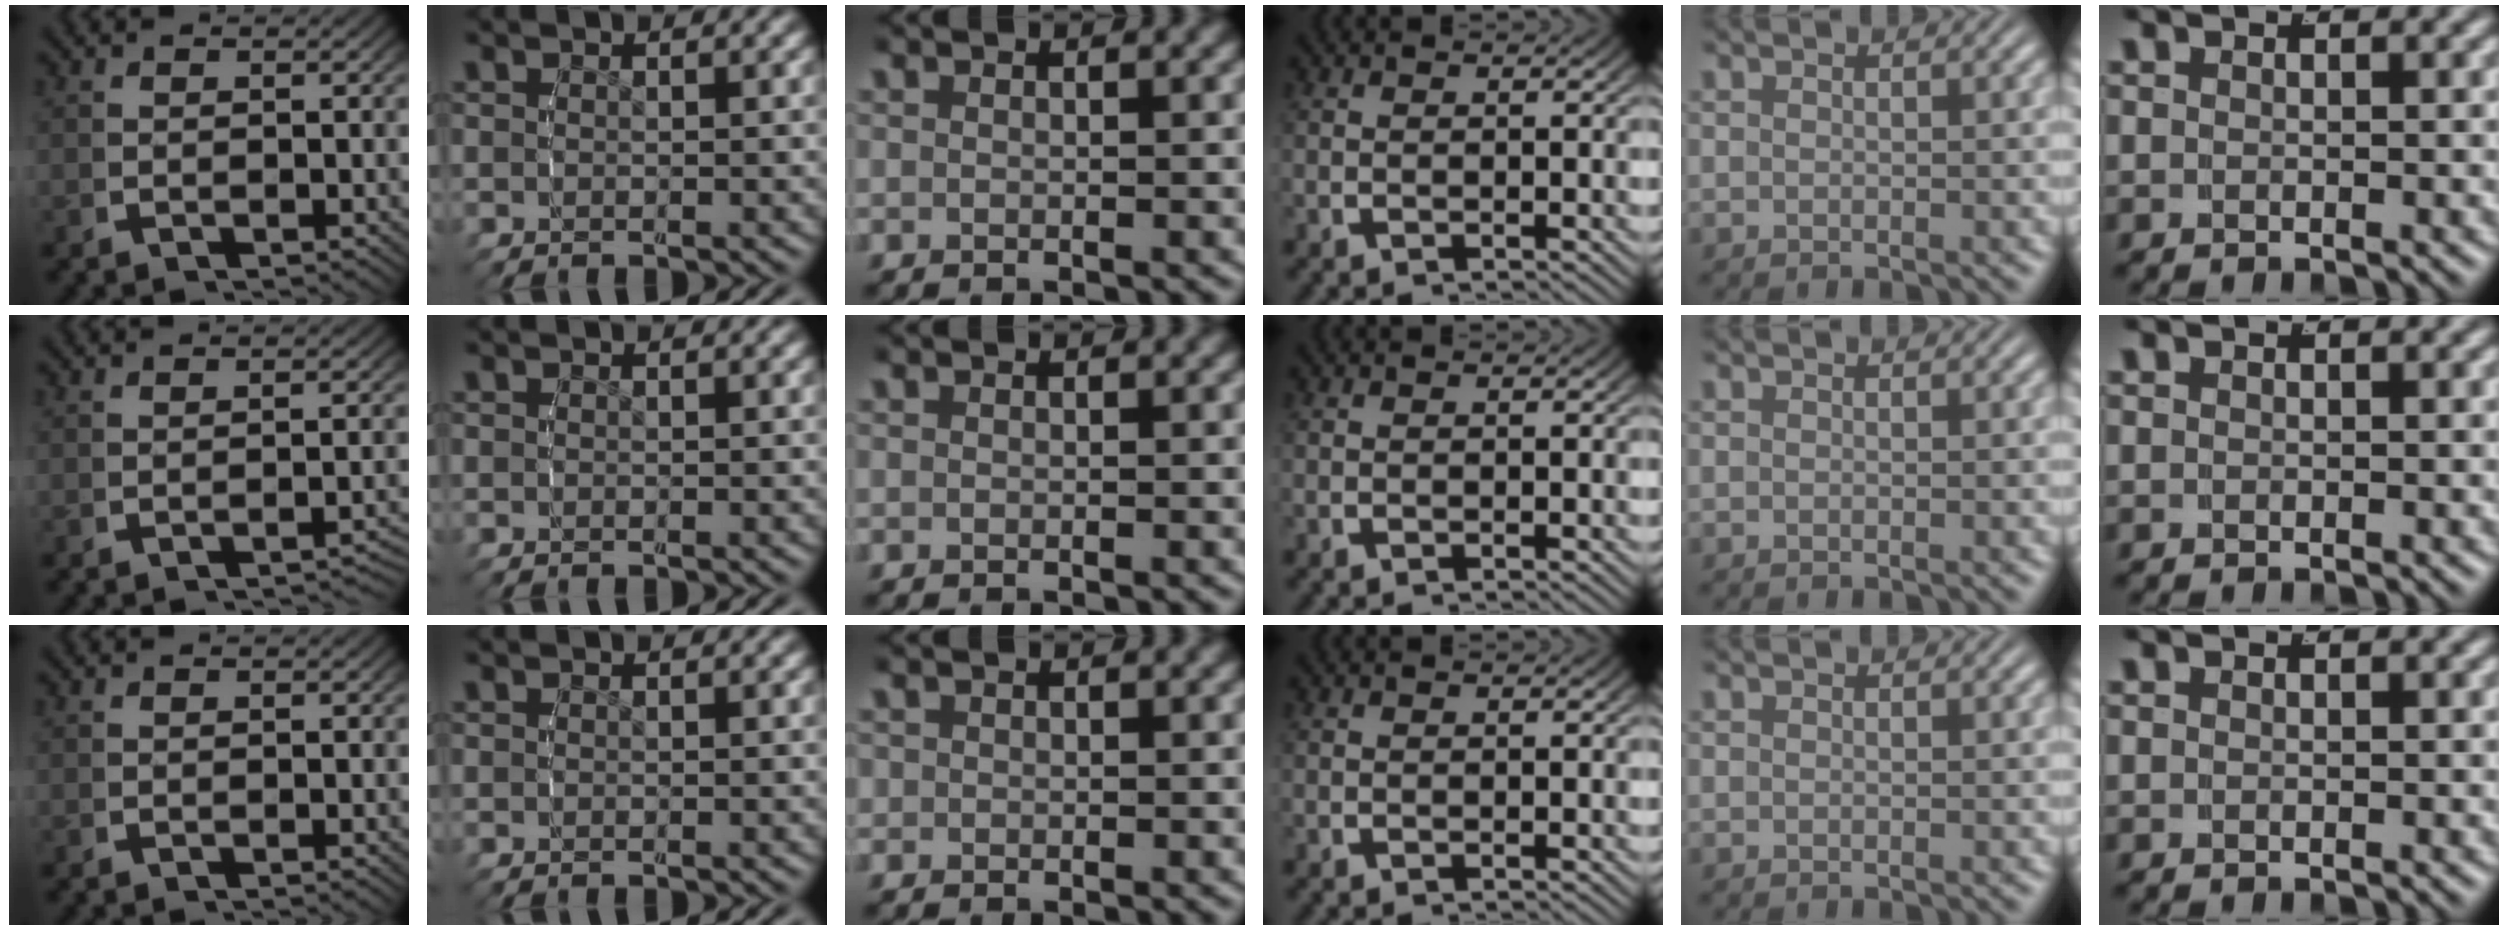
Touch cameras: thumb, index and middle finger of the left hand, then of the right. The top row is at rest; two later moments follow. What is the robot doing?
{"motion": "lift_and_place", "object": "condiment"}